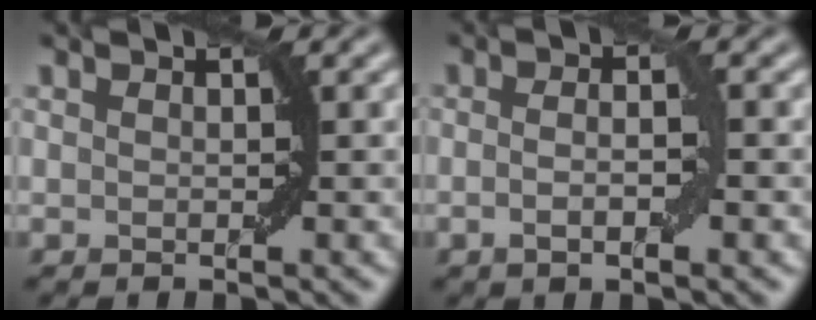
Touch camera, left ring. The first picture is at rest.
{"total": 2.8, "force": [-0.5, 0.6, 2.7], "torque": [-0.043, -0.004, -0.009]}